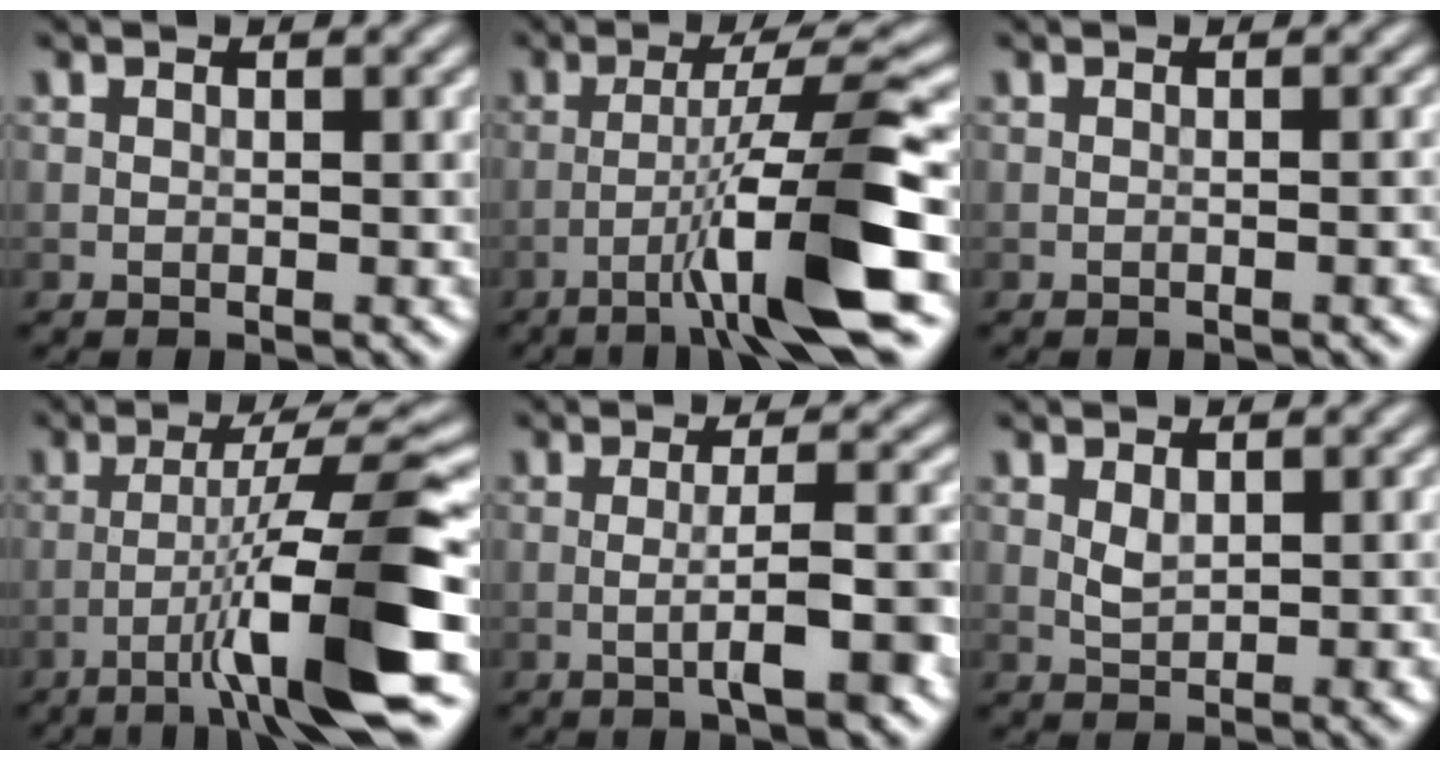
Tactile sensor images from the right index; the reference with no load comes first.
{"total": 9.0, "force": [-3.4, 0.3, 8.3], "torque": [-0.132, 0.019, -0.056]}
{"total": 1.3, "force": [-0.4, 0.3, 1.2], "torque": [-0.012, 0.000, -0.010]}
{"total": 10.0, "force": [-3.8, 0.5, 9.2], "torque": [-0.142, 0.022, -0.058]}
{"total": 4.9, "force": [-1.4, 0.5, 4.6], "torque": [-0.073, 0.006, -0.025]}
{"total": 1.7, "force": [0.4, 0.8, 1.4], "torque": [-0.031, -0.002, 0.014]}